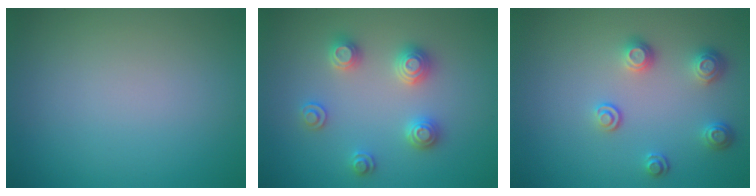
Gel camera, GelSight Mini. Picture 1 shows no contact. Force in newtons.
{"total": 3.4, "press": 3.4, "slide": 0.5}
{"total": 2.5, "press": 2.3, "slide": 0.9}